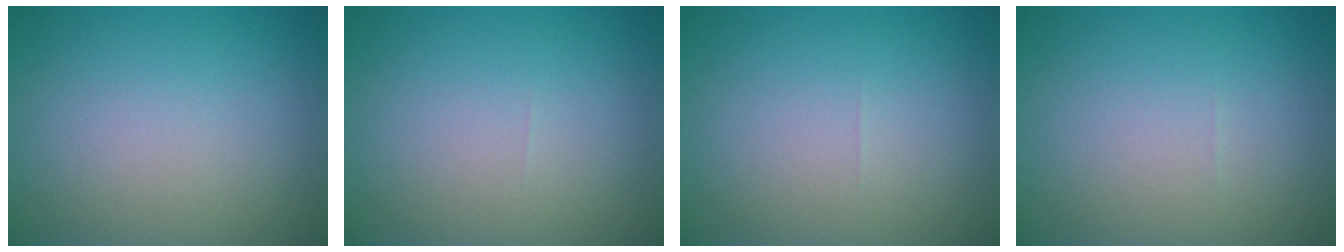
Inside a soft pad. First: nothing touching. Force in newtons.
{"total": 0.0}
{"total": 0.0}
{"total": 0.0}